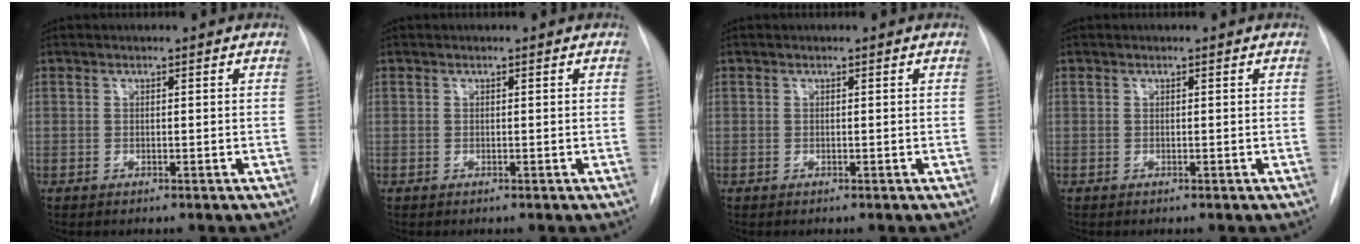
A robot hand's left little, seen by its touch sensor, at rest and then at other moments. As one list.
[{"total": 0.0}, {"total": 0.0}, {"total": 0.0}]